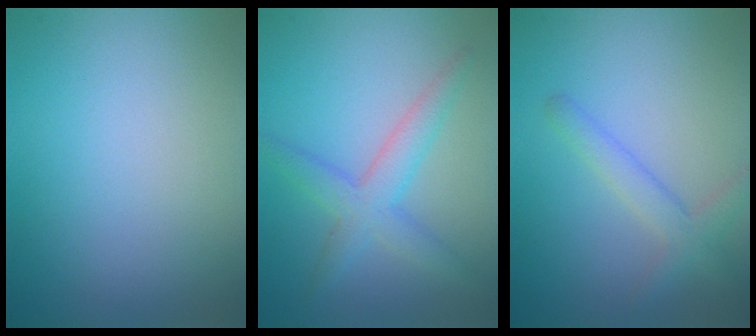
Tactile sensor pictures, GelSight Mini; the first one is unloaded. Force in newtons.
{"total": 3.3, "press": 3.3, "slide": 0.1}
{"total": 2.4, "press": 2.4, "slide": 0.1}